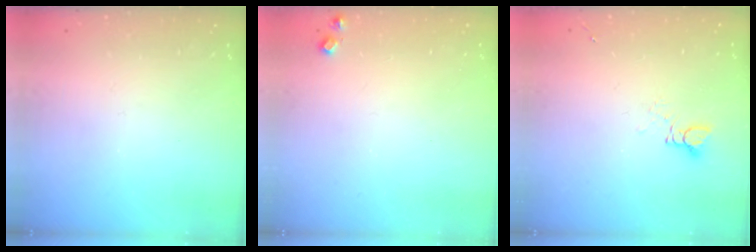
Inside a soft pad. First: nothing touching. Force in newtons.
{"total": 5.7, "press": 5.7, "slide": 0.8}
{"total": 2.4, "press": 2.4, "slide": 0.2}